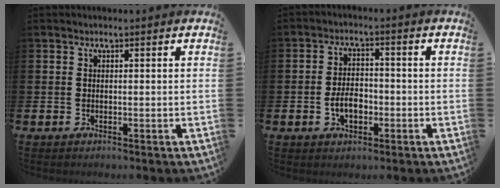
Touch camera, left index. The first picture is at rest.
{"total": 4.1, "force": [-1.3, 2.5, 3.0], "torque": [-0.043, 0.003, -0.027]}